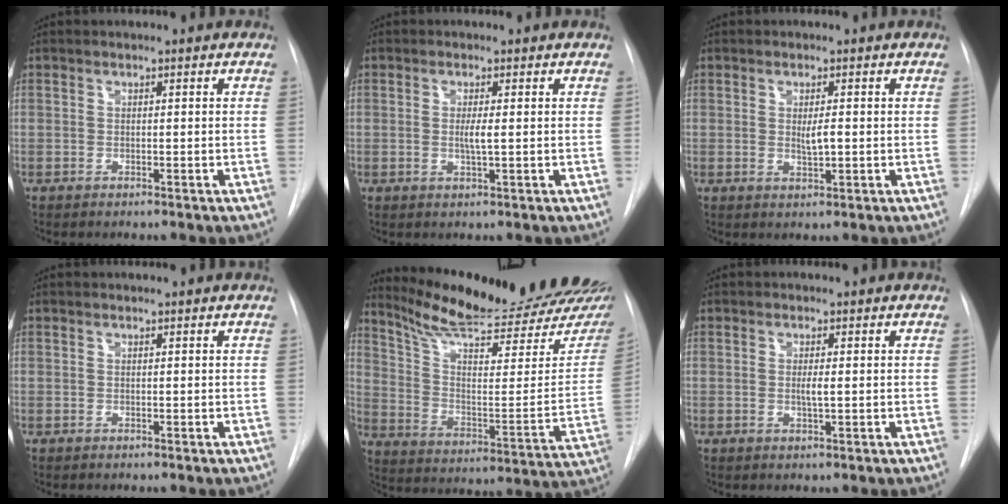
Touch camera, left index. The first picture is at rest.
{"total": 1.9, "force": [0.1, 0.0, 1.9], "torque": [-0.041, -0.003, 0.001]}
{"total": 2.2, "force": [0.1, 0.5, 2.1], "torque": [-0.039, -0.003, 0.004]}
{"total": 0.5, "force": [0.5, 0.0, 0.0], "torque": [-0.001, 0.006, 0.009]}
{"total": 26.0, "force": [22.4, 3.2, 12.9], "torque": [-0.199, -0.076, 0.312]}
{"total": 1.6, "force": [0.1, 0.1, 1.6], "torque": [-0.035, -0.002, 0.002]}